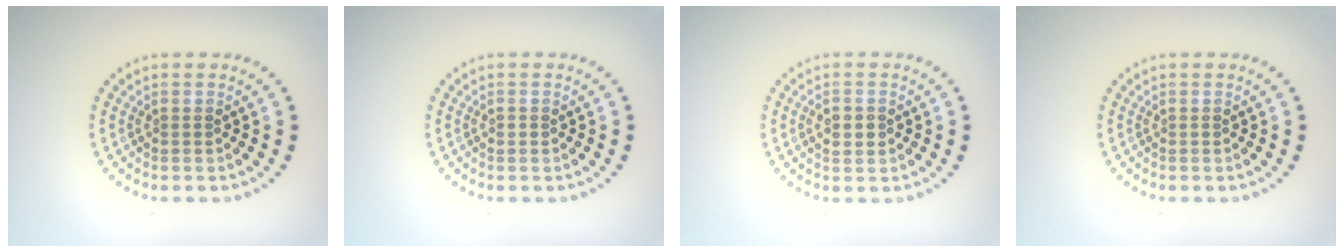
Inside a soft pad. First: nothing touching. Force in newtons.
{"total": 0.6, "press": 0.6, "slide": 0.1}
{"total": 2.2, "press": 2.2, "slide": 0.2}
{"total": 0.0}